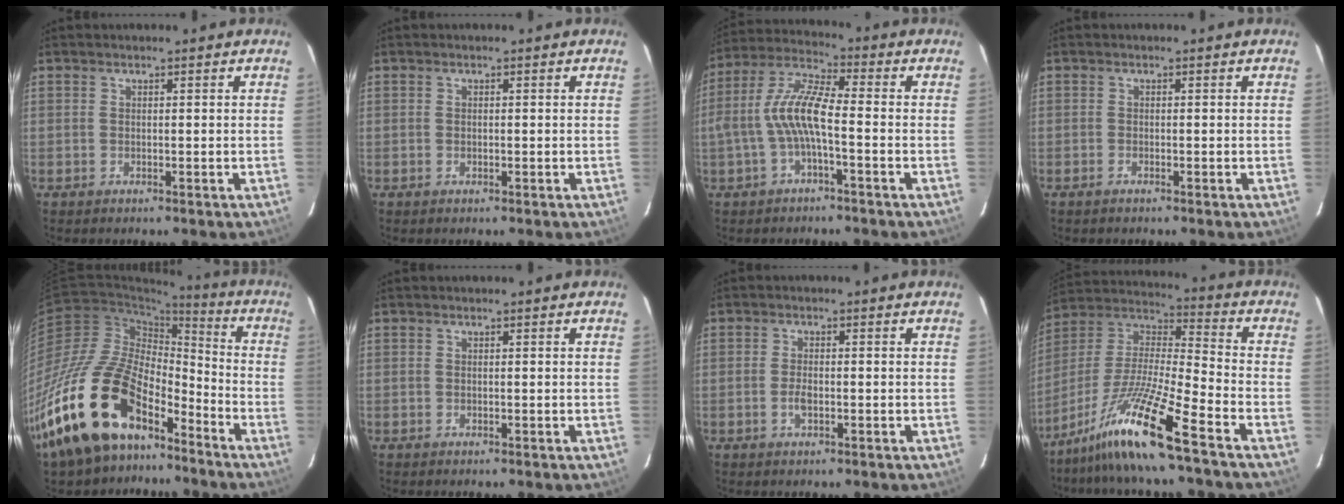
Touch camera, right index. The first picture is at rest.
{"total": 0.0}
{"total": 9.1, "force": [-2.1, 2.2, 8.6], "torque": [-0.190, 0.014, -0.038]}
{"total": 0.6, "force": [-0.6, 0.2, 0.3], "torque": [-0.008, -0.001, -0.013]}
{"total": 26.6, "force": [-18.1, 12.2, 15.3], "torque": [-0.316, -0.009, -0.318]}
{"total": 0.0}
{"total": 2.4, "force": [-0.8, 1.1, 2.0], "torque": [-0.041, 0.000, -0.016]}
{"total": 15.8, "force": [-10.9, 0.0, 11.4], "torque": [-0.232, -0.007, -0.214]}